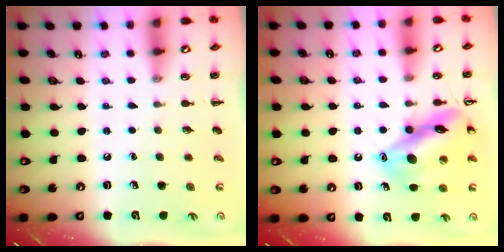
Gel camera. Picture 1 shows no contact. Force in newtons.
{"total": 15.5, "press": 15.3, "slide": 1.8}